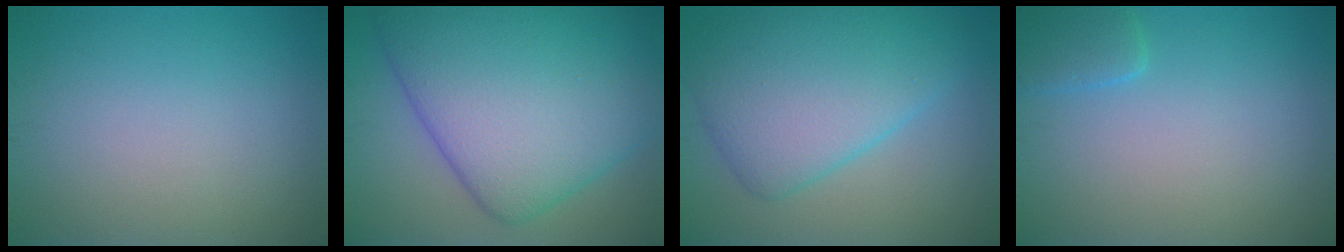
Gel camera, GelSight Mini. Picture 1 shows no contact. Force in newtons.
{"total": 14.2, "press": 14.2, "slide": 0.2}
{"total": 7.8, "press": 7.8, "slide": 0.2}
{"total": 1.9, "press": 1.9, "slide": 0.3}